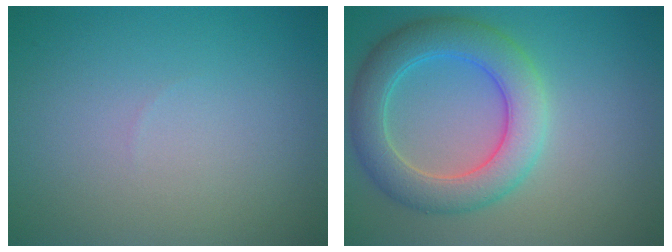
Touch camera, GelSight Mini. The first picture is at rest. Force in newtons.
{"total": 6.0, "press": 6.0, "slide": 0.2}